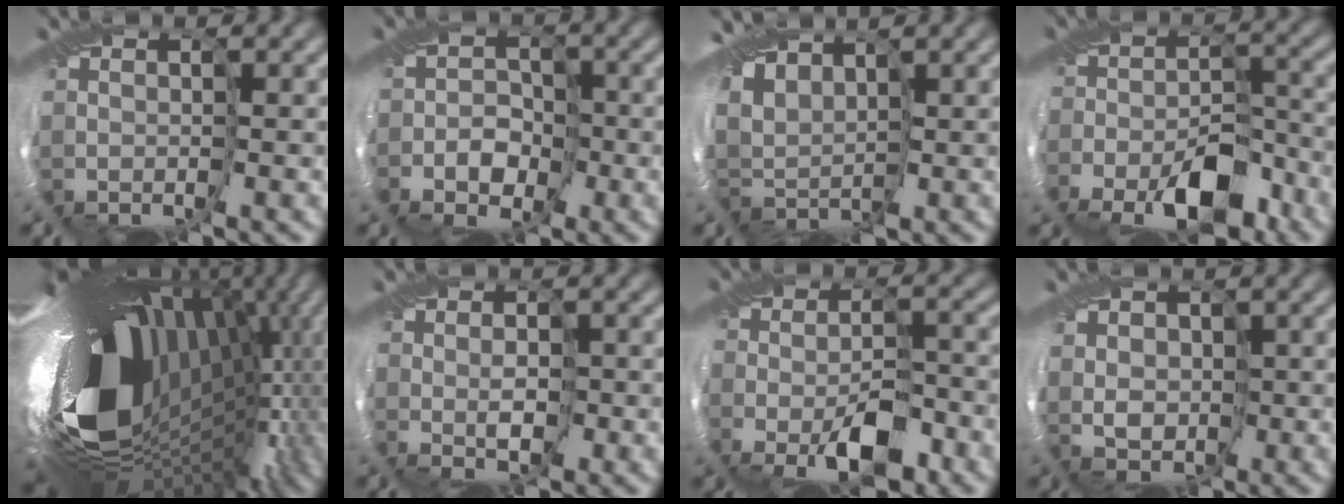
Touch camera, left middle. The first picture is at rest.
{"total": 2.4, "force": [-1.8, 1.6, 0.4], "torque": [0.014, 0.004, -0.038]}
{"total": 7.4, "force": [1.6, 4.6, 5.5], "torque": [-0.086, -0.005, 0.042]}
{"total": 4.3, "force": [-3.0, 2.2, 2.1], "torque": [-0.018, -0.013, -0.046]}
{"total": 18.6, "force": [0.0, 11.1, 14.9], "torque": [-0.257, -0.057, 0.007]}
{"total": 1.1, "force": [-0.3, 0.5, 1.0], "torque": [-0.014, -0.002, -0.004]}
{"total": 3.2, "force": [-2.1, 0.8, 2.3], "torque": [-0.035, -0.002, -0.035]}
{"total": 2.0, "force": [-0.7, 1.6, 1.0], "torque": [-0.006, 0.003, -0.010]}